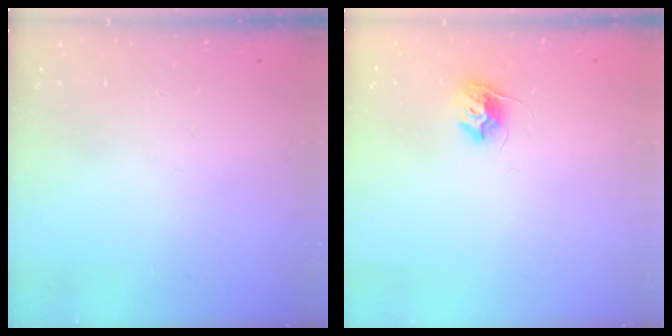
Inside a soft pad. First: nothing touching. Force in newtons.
{"total": 8.3, "press": 8.2, "slide": 0.6}